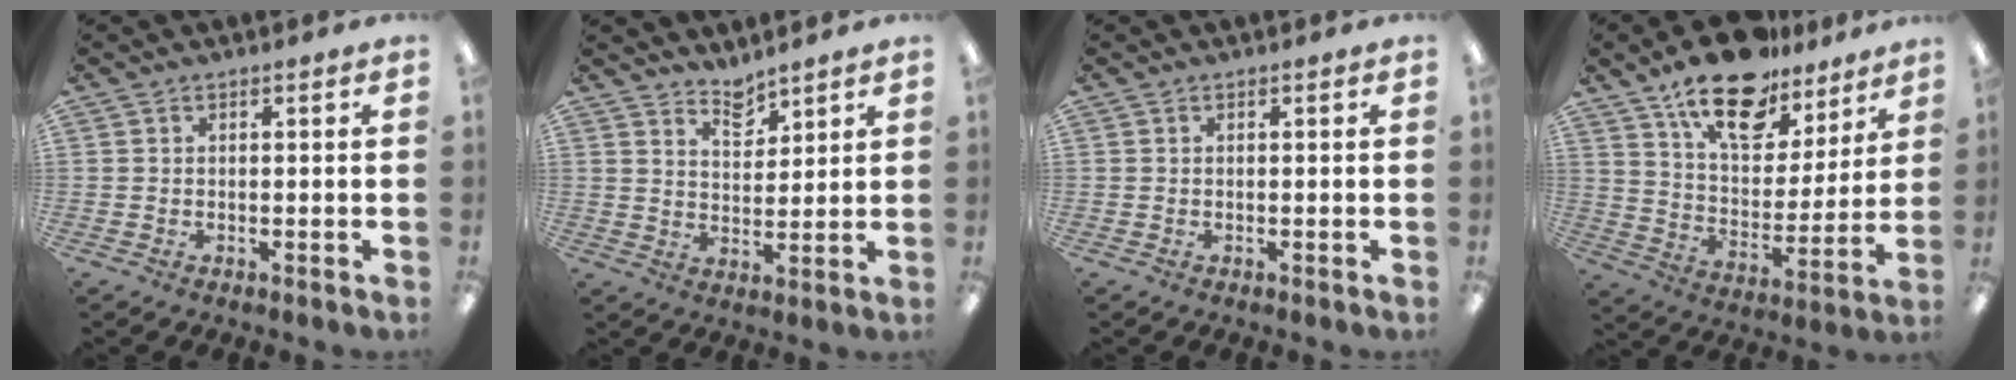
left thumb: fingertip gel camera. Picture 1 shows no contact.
{"total": 5.5, "force": [5.0, 2.0, 1.0], "torque": [-0.008, -0.035, 0.091]}
{"total": 0.0}
{"total": 18.0, "force": [13.1, 8.7, 8.8], "torque": [-0.145, -0.077, 0.227]}